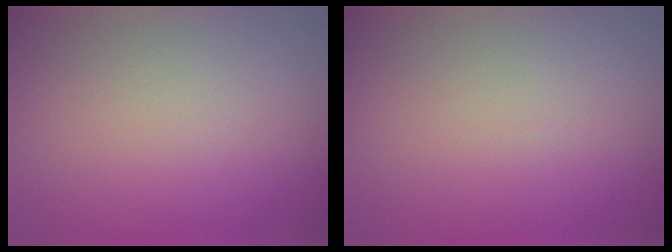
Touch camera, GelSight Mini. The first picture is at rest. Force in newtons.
{"total": 0.0}